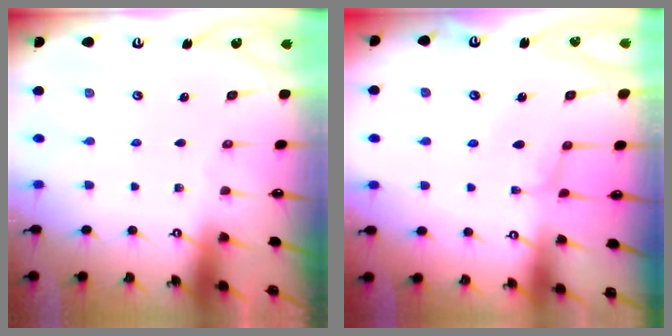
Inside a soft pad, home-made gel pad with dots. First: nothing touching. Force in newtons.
{"total": 0.7, "press": 0.5, "slide": 0.4}